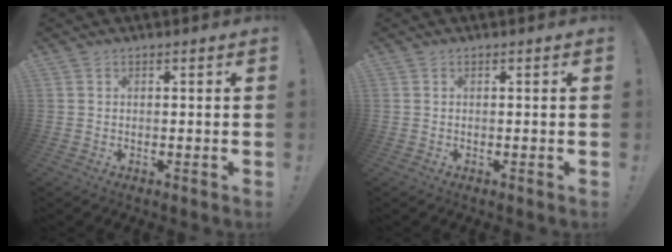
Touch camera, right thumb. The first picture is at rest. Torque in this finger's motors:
{"motor_torque": [0.00, 0.00, 0.00, 0.00, 0.03]}